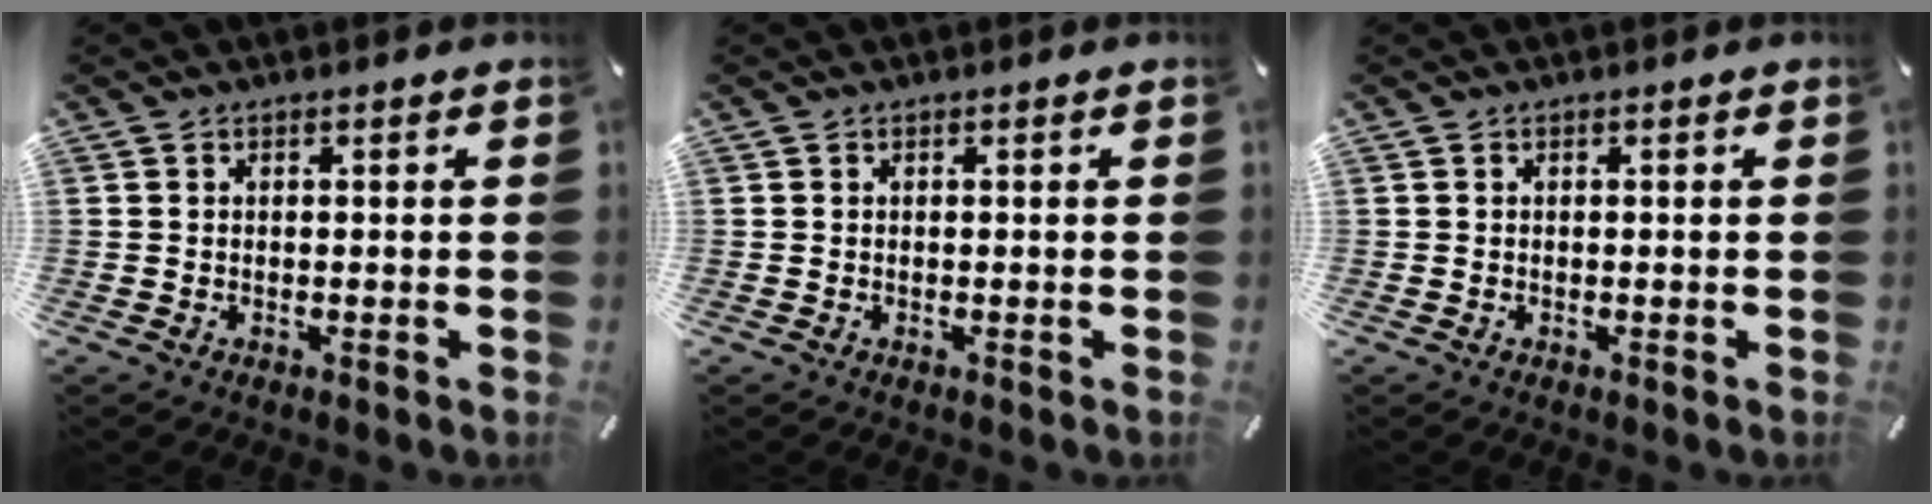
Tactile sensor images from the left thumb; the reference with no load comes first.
{"total": 0.0}
{"total": 0.0}